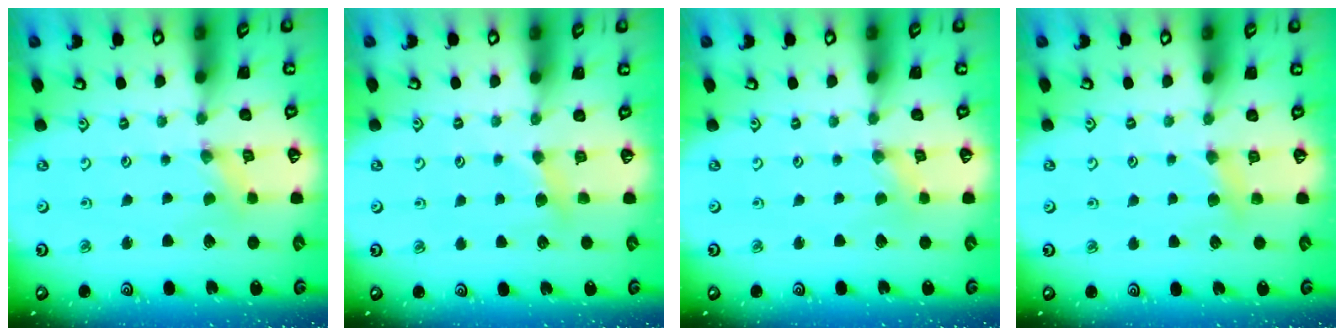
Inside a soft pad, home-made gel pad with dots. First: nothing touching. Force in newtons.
{"total": 2.8, "press": 2.8, "slide": 0.5}
{"total": 0.8, "press": 0.8, "slide": 0.2}
{"total": 5.7, "press": 5.7, "slide": 0.8}